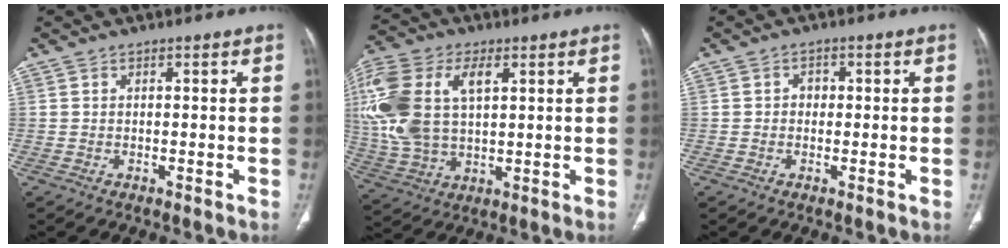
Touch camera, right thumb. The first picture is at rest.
{"total": 20.5, "force": [5.0, 12.1, 15.8], "torque": [-0.368, 0.006, 0.095]}
{"total": 1.7, "force": [0.0, 1.4, 0.9], "torque": [-0.003, 0.005, -0.005]}